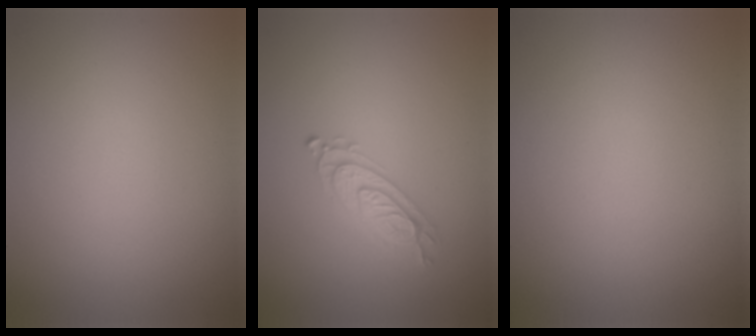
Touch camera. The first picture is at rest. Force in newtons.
{"total": 2.1, "press": 2.1, "slide": 0.4}
{"total": 0.0}